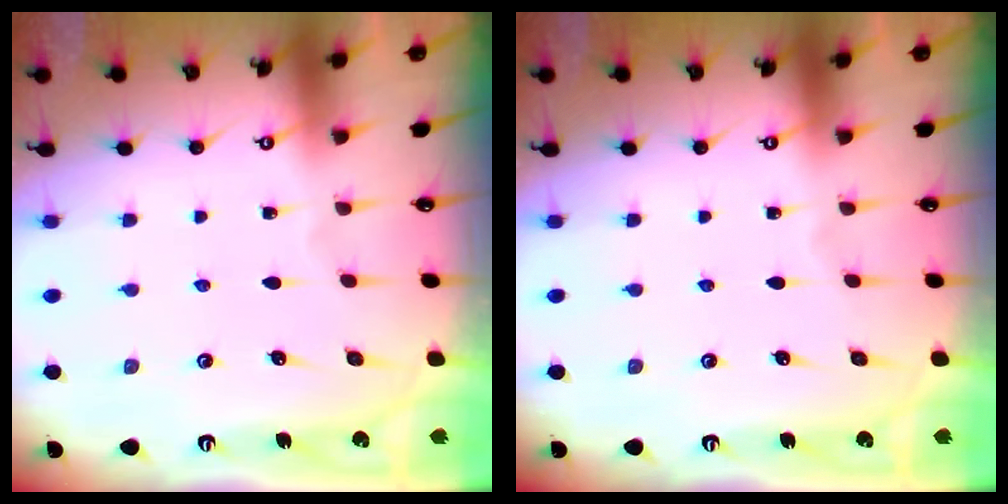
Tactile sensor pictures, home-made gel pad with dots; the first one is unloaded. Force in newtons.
{"total": 0.0}